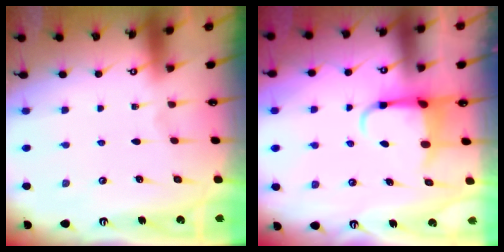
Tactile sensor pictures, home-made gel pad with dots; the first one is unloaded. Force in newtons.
{"total": 4.6, "press": 4.6, "slide": 0.6}